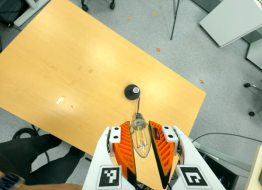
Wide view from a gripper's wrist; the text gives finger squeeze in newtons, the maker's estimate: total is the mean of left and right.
{"total": 12.9, "left": 14.2, "right": 11.6}